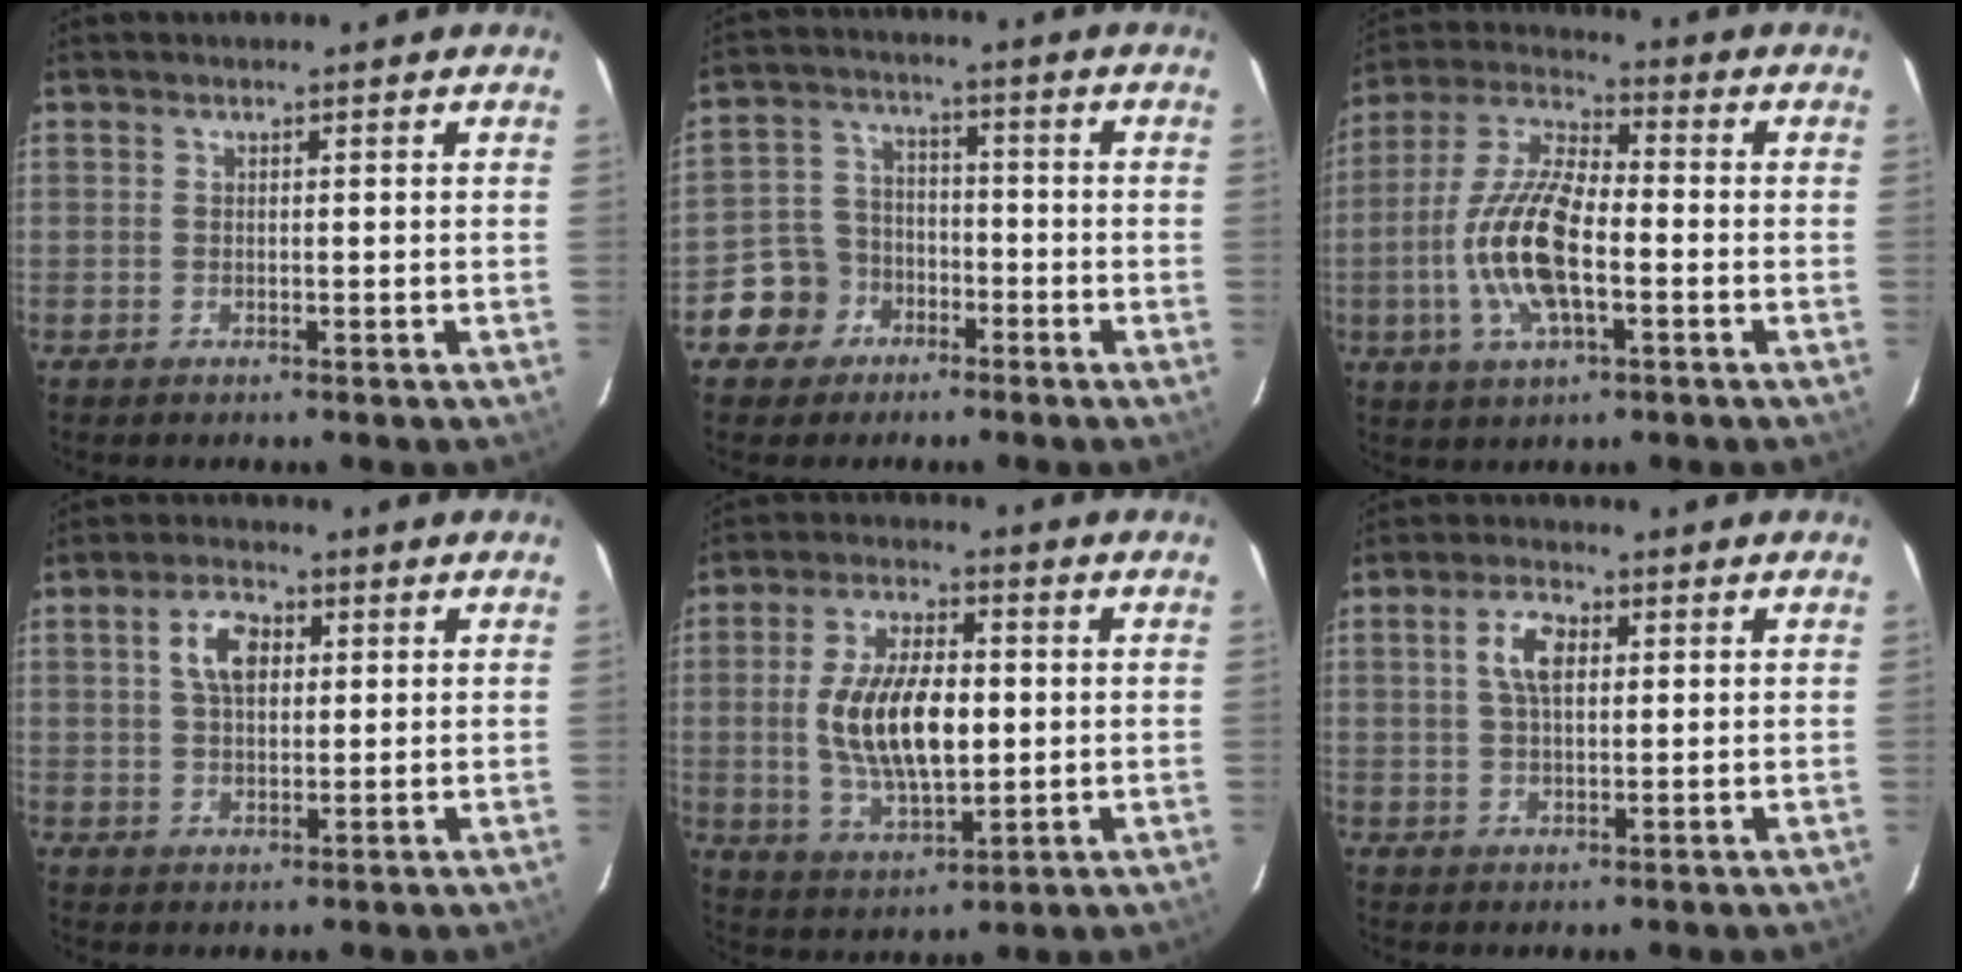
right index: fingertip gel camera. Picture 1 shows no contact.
{"total": 8.0, "force": [-4.3, 6.6, 1.2], "torque": [-0.049, 0.032, -0.070]}
{"total": 14.9, "force": [-3.1, 5.7, 13.4], "torque": [-0.279, 0.002, -0.064]}
{"total": 6.1, "force": [1.8, 3.6, 4.5], "torque": [-0.082, 0.016, 0.033]}
{"total": 14.1, "force": [0.1, 6.5, 12.5], "torque": [-0.241, 0.000, 0.009]}
{"total": 5.5, "force": [1.5, 2.8, 4.4], "torque": [-0.083, 0.013, 0.029]}